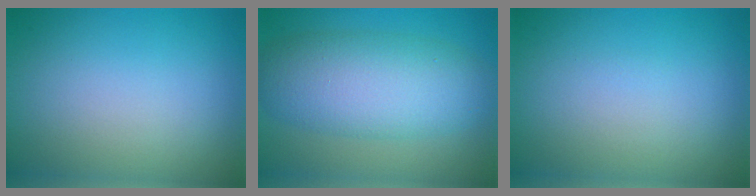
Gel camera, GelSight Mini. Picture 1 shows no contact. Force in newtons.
{"total": 7.6, "press": 7.6, "slide": 0.2}
{"total": 0.0}